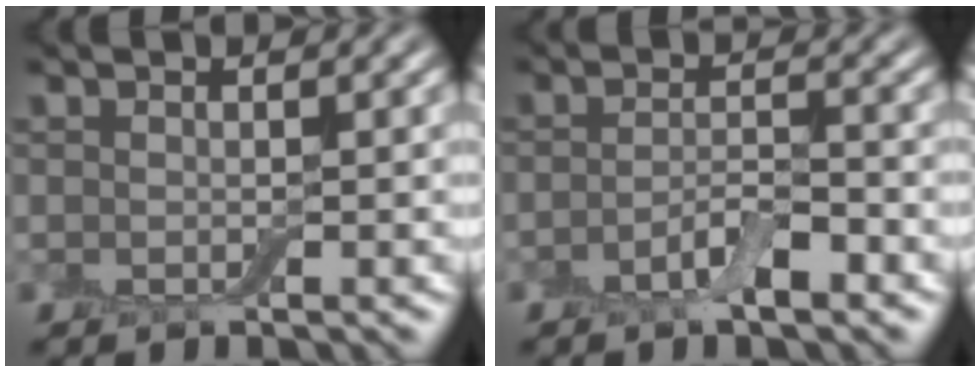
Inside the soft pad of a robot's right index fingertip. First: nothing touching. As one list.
[{"total": 3.0, "force": [-1.6, 0.9, 2.4], "torque": [-0.046, 0.004, -0.034]}]